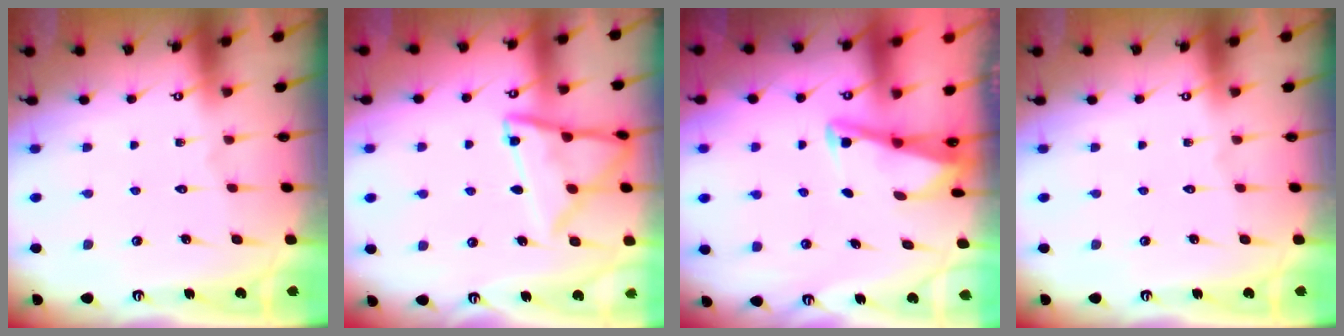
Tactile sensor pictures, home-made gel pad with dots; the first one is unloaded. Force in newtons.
{"total": 13.1, "press": 13.1, "slide": 1.4}
{"total": 2.8, "press": 2.8, "slide": 0.4}
{"total": 0.0}